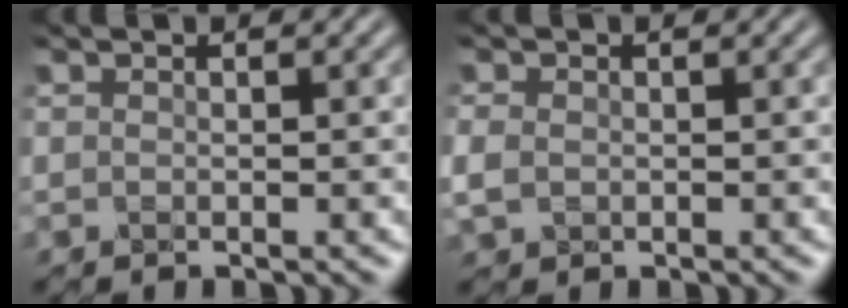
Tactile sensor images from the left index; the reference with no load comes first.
{"total": 2.0, "force": [-0.2, 1.6, 1.1], "torque": [-0.027, -0.003, -0.006]}